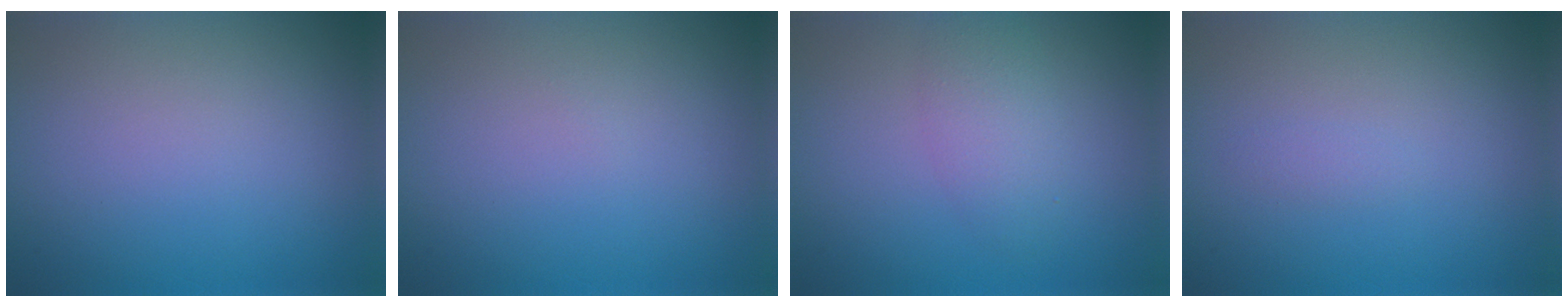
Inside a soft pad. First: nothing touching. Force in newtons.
{"total": 0.0}
{"total": 2.7, "press": 2.7, "slide": 0.2}
{"total": 0.6, "press": 0.6, "slide": 0.1}